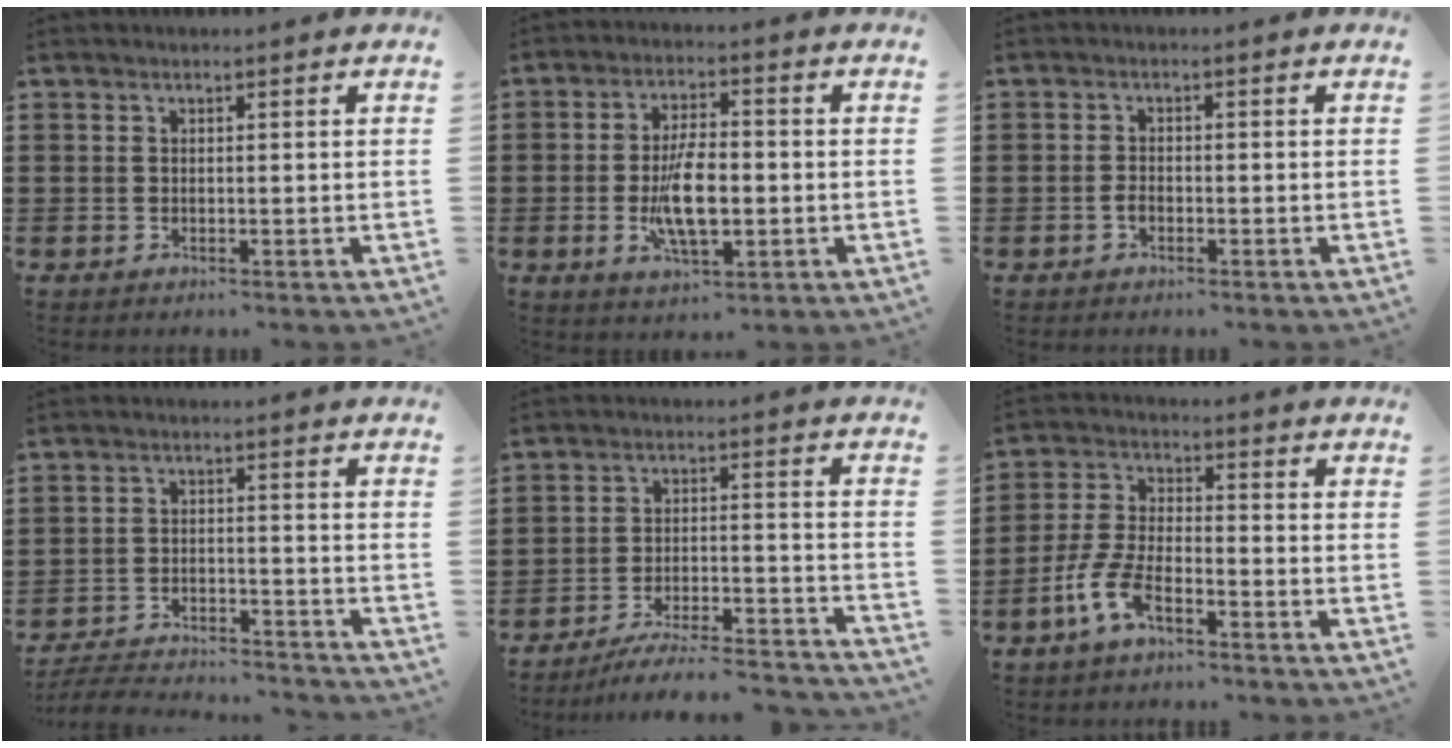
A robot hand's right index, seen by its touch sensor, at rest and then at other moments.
{"total": 9.0, "force": [-1.5, 3.8, 8.1], "torque": [-0.171, -0.003, -0.030]}
{"total": 1.4, "force": [-0.7, 0.7, 0.9], "torque": [-0.019, -0.001, -0.013]}
{"total": 4.8, "force": [-4.7, 0.4, 0.7], "torque": [-0.025, 0.002, -0.099]}
{"total": 5.9, "force": [-5.4, 0.4, 2.3], "torque": [-0.040, -0.001, -0.105]}
{"total": 6.7, "force": [-4.2, 2.3, 4.7], "torque": [-0.126, -0.005, -0.088]}